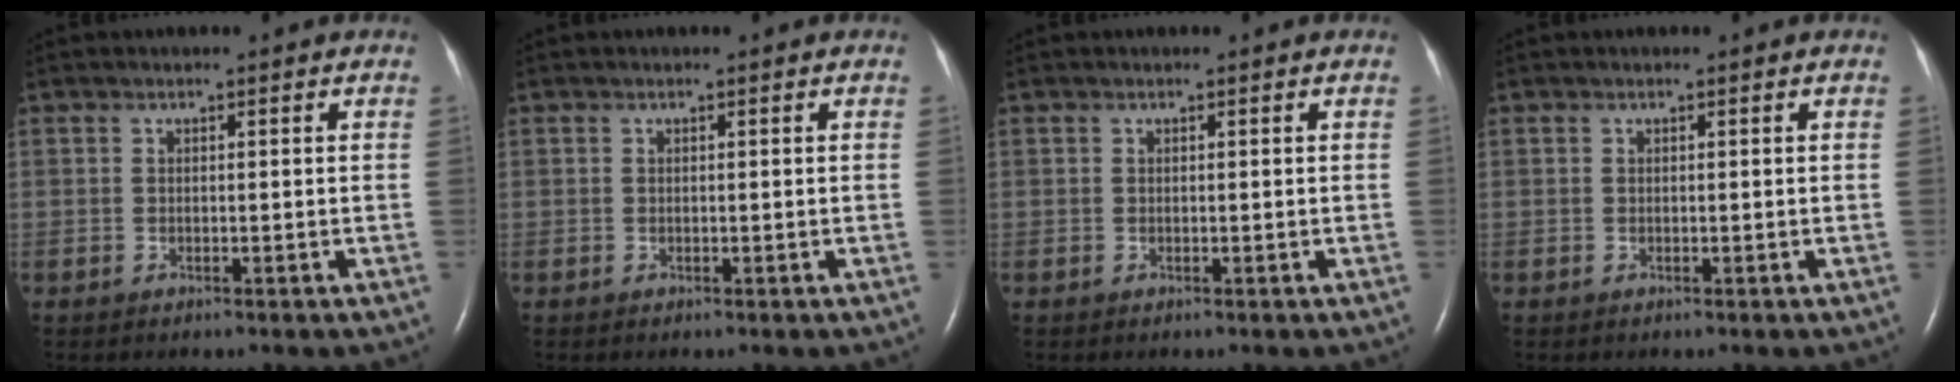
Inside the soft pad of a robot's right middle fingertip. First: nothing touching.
{"total": 0.0}
{"total": 0.0}
{"total": 0.0}